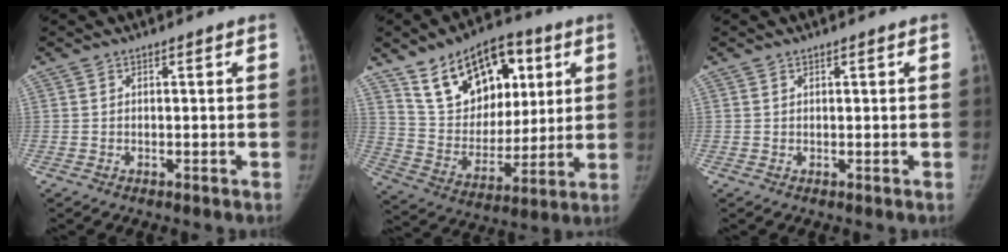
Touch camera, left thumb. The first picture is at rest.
{"total": 20.8, "force": [9.6, 13.0, 13.0], "torque": [-0.159, -0.025, 0.171]}
{"total": 0.0}